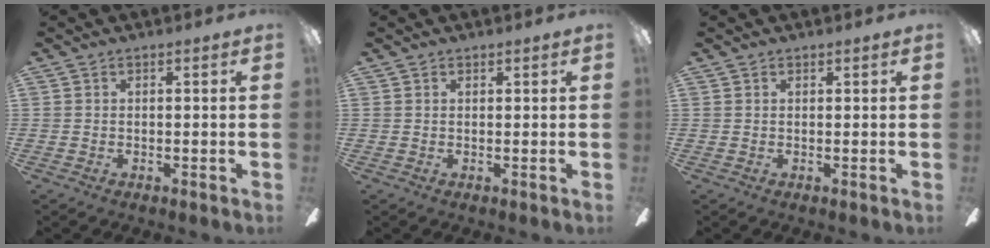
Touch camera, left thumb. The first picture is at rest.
{"total": 0.7, "force": [0.6, 0.3, 0.0], "torque": [0.000, 0.001, 0.012]}
{"total": 0.5, "force": [0.5, 0.2, 0.0], "torque": [0.001, 0.000, 0.009]}